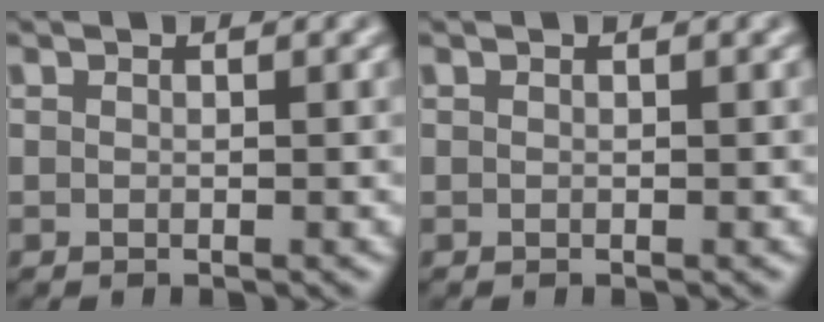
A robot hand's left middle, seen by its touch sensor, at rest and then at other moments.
{"total": 0.0}